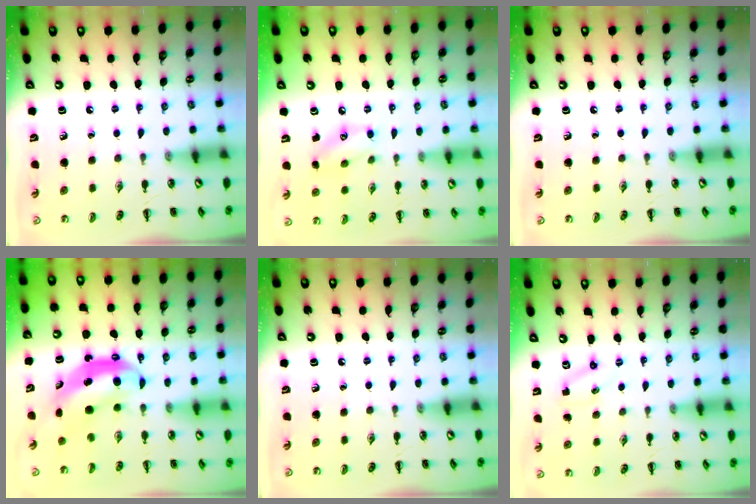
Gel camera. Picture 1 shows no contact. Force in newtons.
{"total": 8.2, "press": 8.2, "slide": 0.7}
{"total": 0.0}
{"total": 6.6, "press": 6.5, "slide": 1.3}
{"total": 0.0}
{"total": 1.3, "press": 1.2, "slide": 0.4}